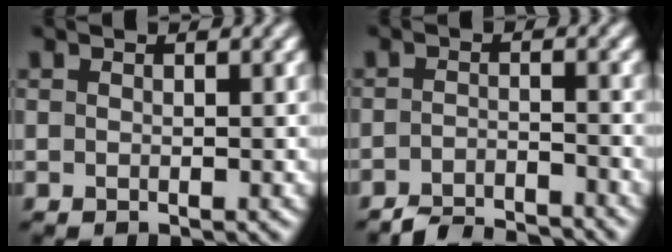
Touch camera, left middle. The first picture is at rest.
{"total": 3.6, "force": [-3.4, 0.4, 0.9], "torque": [-0.018, 0.002, -0.064]}